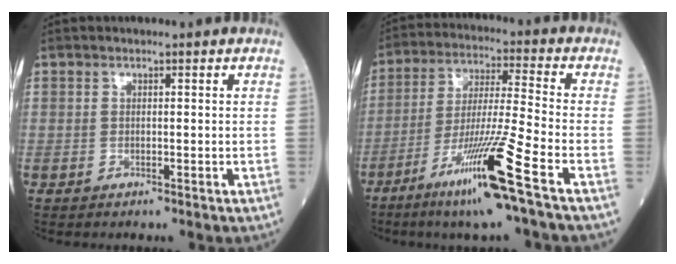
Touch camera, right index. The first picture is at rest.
{"total": 14.2, "force": [-7.5, -1.6, 12.0], "torque": [-0.231, -0.033, -0.139]}